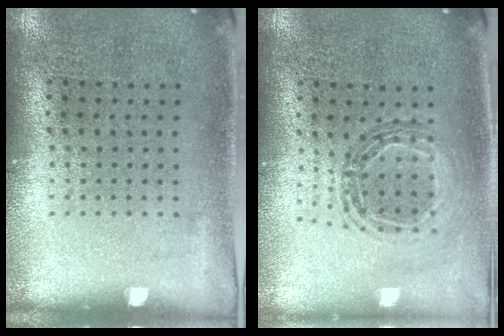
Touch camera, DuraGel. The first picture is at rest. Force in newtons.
{"total": 0.8, "press": 0.8, "slide": 0.1}